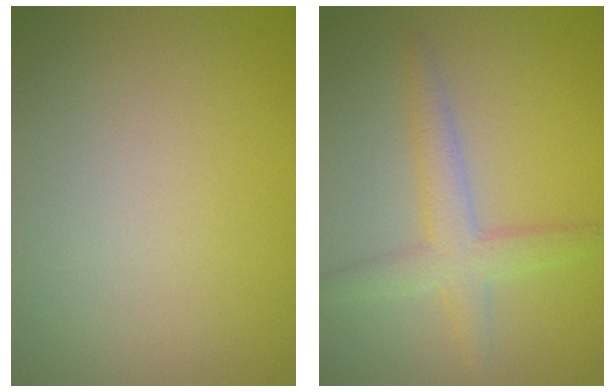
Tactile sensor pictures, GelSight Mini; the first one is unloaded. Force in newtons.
{"total": 3.4, "press": 3.4, "slide": 0.3}